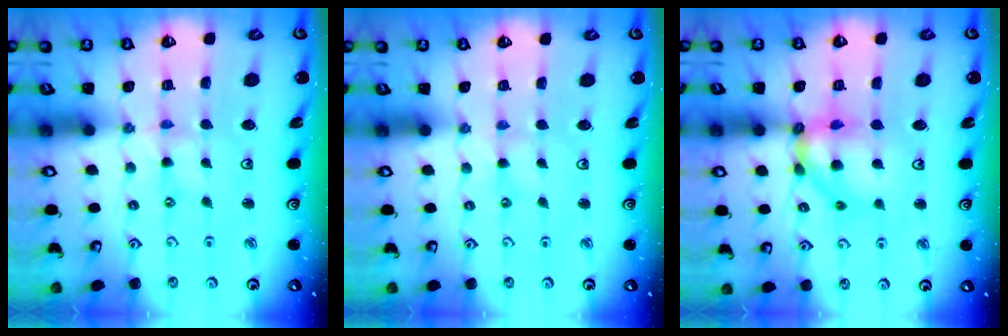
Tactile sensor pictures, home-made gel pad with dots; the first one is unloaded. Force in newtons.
{"total": 1.0, "press": 1.0, "slide": 0.3}
{"total": 13.9, "press": 13.8, "slide": 1.7}